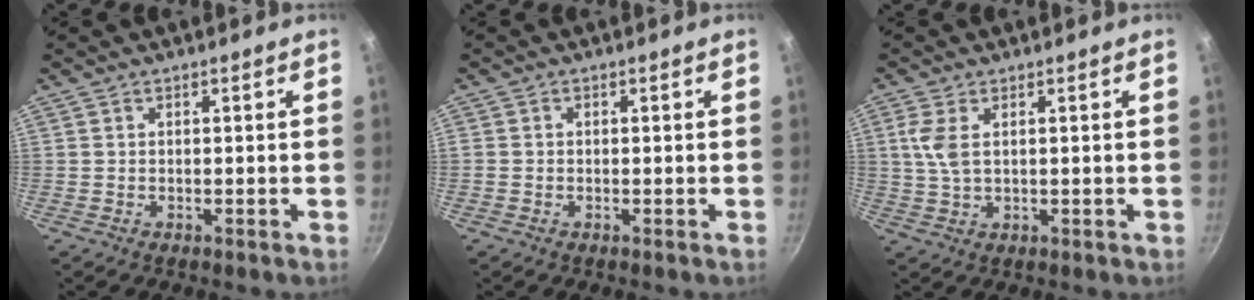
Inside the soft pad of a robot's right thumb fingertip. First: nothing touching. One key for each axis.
{"total": 0.7, "fx": -0.2, "fy": 0.7, "fz": 0.2, "tx": -0.005, "ty": 0.002, "tz": -0.003}
{"total": 4.9, "fx": 1.3, "fy": 2.5, "fz": 4.0, "tx": -0.085, "ty": 0.000, "tz": 0.029}